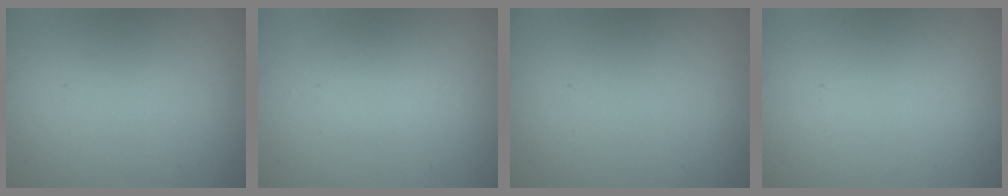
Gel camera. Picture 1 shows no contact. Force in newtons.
{"total": 1.8, "press": 1.8, "slide": 0.0}
{"total": 0.0}
{"total": 0.0}